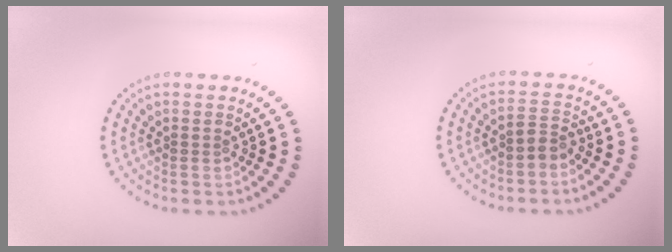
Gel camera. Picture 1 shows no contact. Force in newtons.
{"total": 1.6, "press": 1.4, "slide": 0.8}